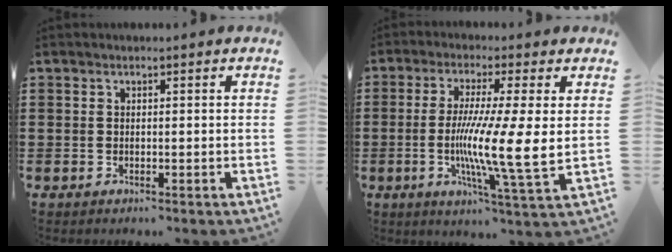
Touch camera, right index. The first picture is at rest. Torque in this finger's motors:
{"motor_torque": [2.14, 0.00, 0.87, 0.21]}